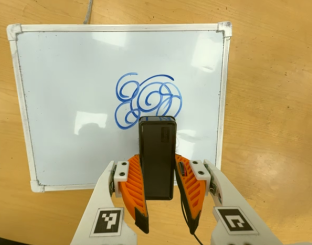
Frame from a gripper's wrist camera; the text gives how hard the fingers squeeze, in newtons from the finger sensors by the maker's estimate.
{"total": 5.4, "left": 4.2, "right": 6.7}